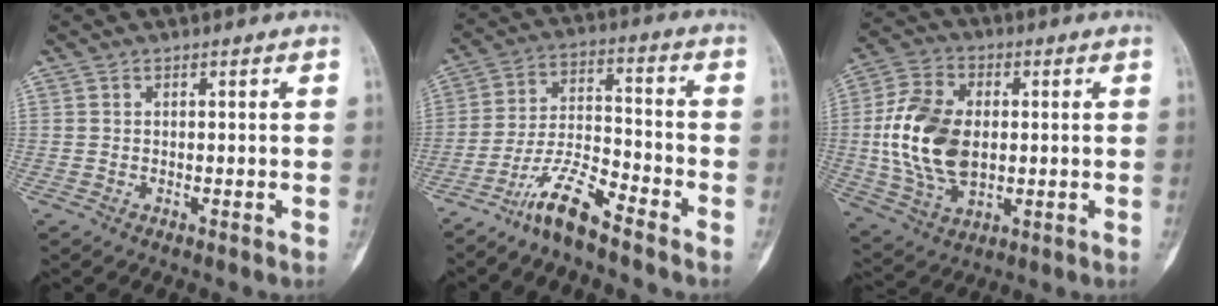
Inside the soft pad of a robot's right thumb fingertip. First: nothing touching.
{"total": 9.7, "force": [-7.6, 1.5, 5.8], "torque": [-0.118, 0.058, -0.150]}
{"total": 16.3, "force": [0.3, 10.3, 12.6], "torque": [-0.239, 0.001, 0.009]}